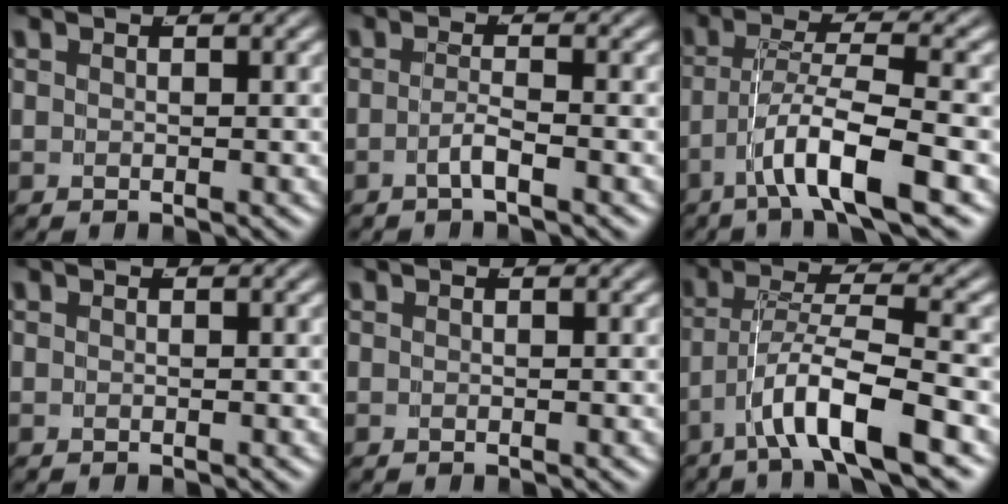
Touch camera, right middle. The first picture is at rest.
{"total": 1.9, "force": [-1.5, -0.5, 1.0], "torque": [-0.021, -0.007, -0.025]}
{"total": 5.4, "force": [-2.6, 0.6, 4.7], "torque": [-0.081, -0.005, -0.039]}
{"total": 0.0}
{"total": 0.0}
{"total": 5.2, "force": [-2.4, 0.8, 4.6], "torque": [-0.081, -0.005, -0.035]}